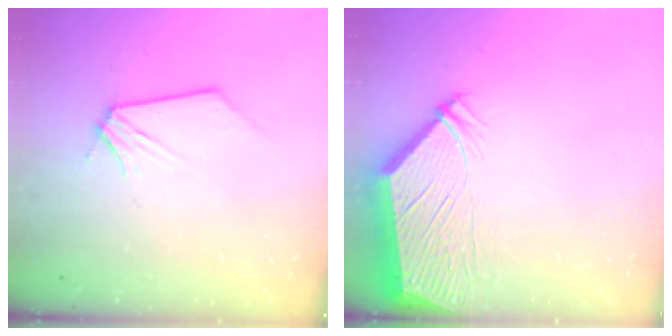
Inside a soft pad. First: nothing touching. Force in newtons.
{"total": 6.2, "press": 6.1, "slide": 0.7}